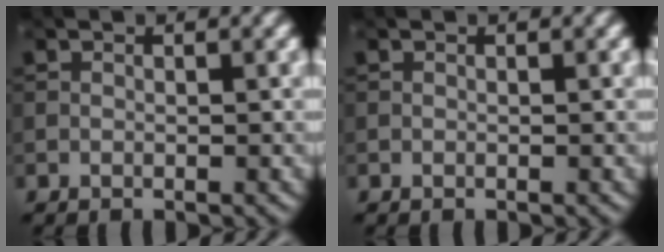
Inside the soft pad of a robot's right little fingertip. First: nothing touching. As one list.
[{"total": 0.0}]